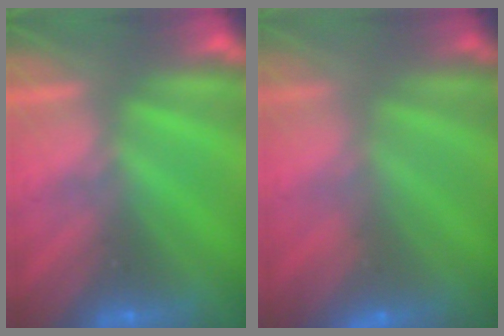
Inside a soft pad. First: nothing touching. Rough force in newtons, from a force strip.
{"total": 2.5}